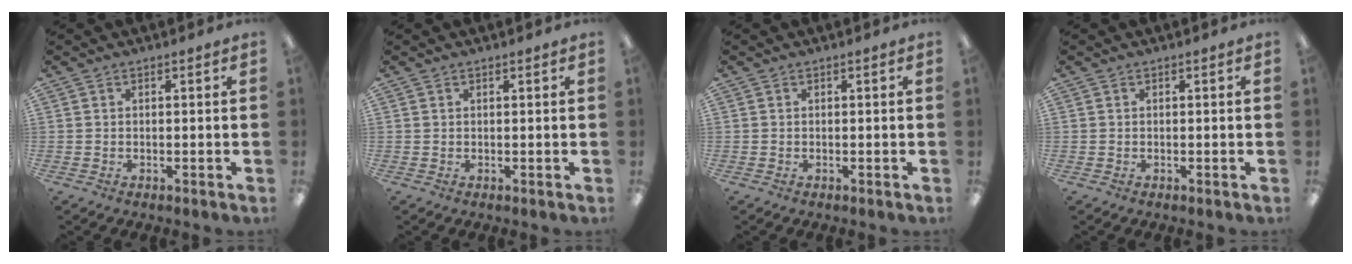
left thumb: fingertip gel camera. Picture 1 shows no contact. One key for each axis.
{"total": 0.5, "fx": 0.4, "fy": 0.3, "fz": 0.1, "tx": -0.002, "ty": 0.002, "tz": 0.007}
{"total": 0.0}
{"total": 0.0}